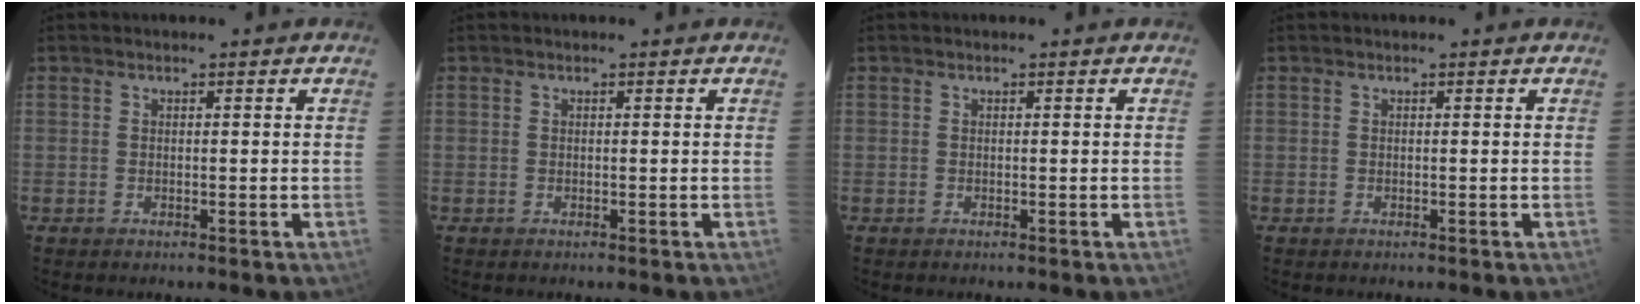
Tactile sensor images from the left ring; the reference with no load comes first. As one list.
[{"total": 0.0}, {"total": 0.0}, {"total": 0.0}]